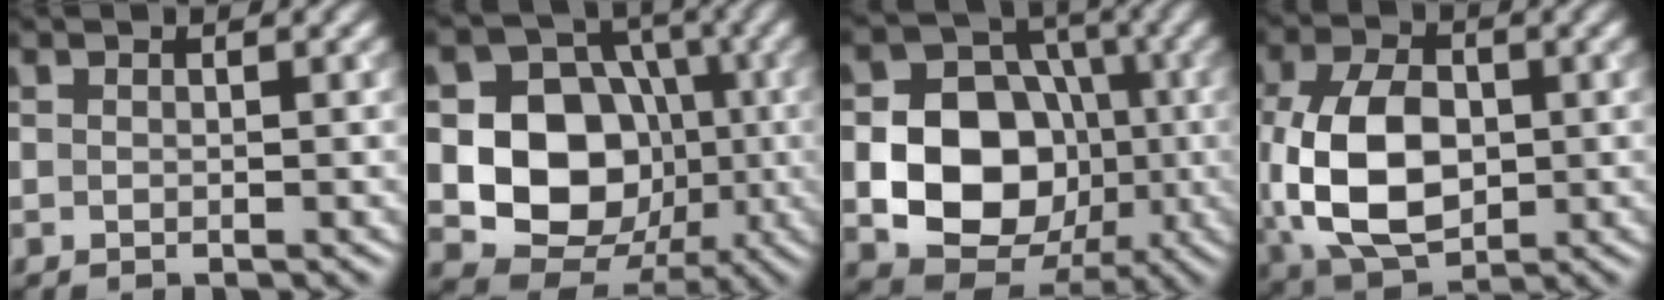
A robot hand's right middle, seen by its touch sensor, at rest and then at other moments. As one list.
[{"total": 10.3, "force": [-1.4, 8.4, 5.8], "torque": [-0.093, -0.005, -0.036]}, {"total": 11.2, "force": [-1.9, 8.9, 6.5], "torque": [-0.092, -0.002, -0.054]}, {"total": 9.7, "force": [-0.5, 6.4, 7.2], "torque": [-0.162, -0.010, -0.004]}]